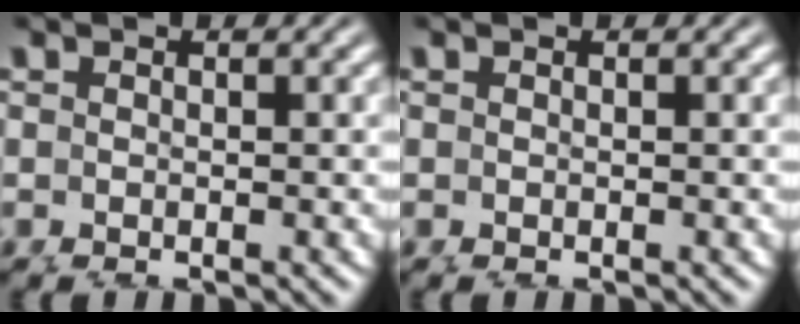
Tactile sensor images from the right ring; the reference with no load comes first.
{"total": 0.0}